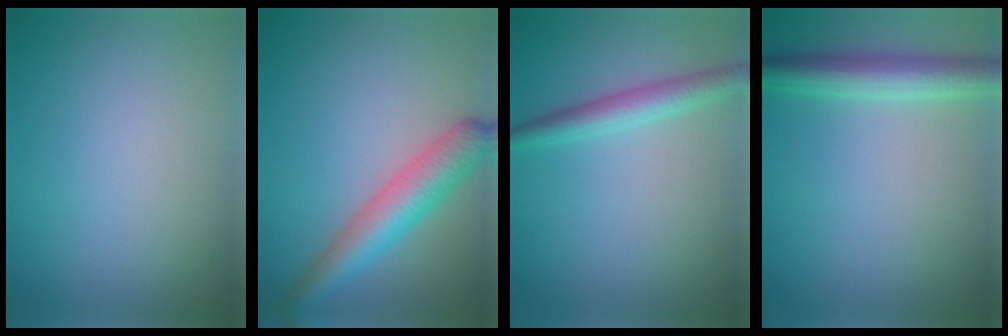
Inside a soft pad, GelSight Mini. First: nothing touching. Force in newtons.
{"total": 5.4, "press": 5.4, "slide": 0.2}
{"total": 2.8, "press": 2.8, "slide": 0.0}
{"total": 4.3, "press": 4.3, "slide": 0.1}